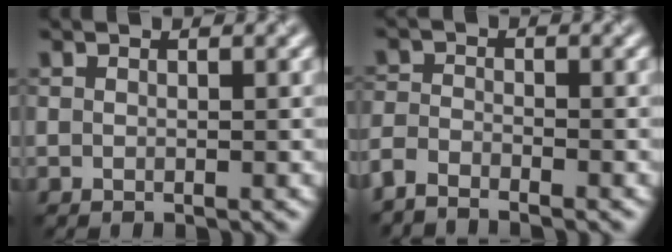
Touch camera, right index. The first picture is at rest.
{"total": 2.5, "force": [-2.5, 0.3, 0.5], "torque": [-0.016, -0.001, -0.060]}